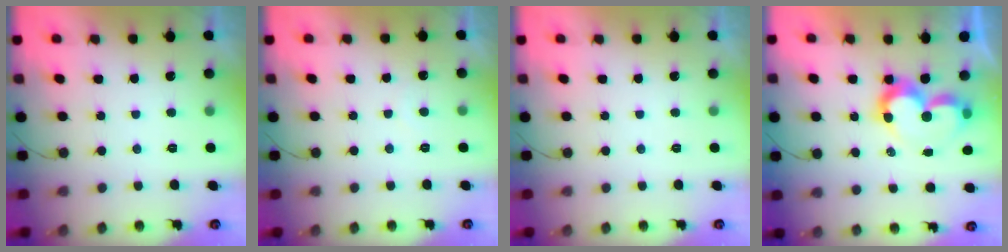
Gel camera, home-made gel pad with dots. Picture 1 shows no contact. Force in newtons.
{"total": 3.3, "press": 3.2, "slide": 0.2}
{"total": 0.0}
{"total": 9.6, "press": 9.6, "slide": 0.8}